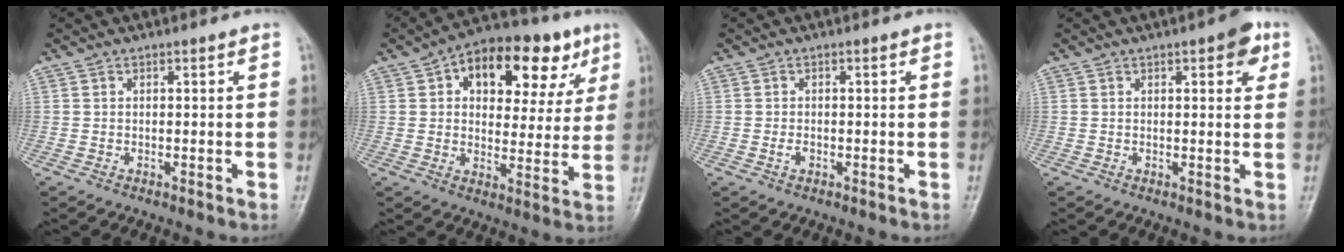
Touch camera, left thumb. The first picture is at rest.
{"total": 18.5, "force": [8.0, 10.5, 12.9], "torque": [-0.127, 0.005, 0.110]}
{"total": 1.4, "force": [-0.4, 0.9, 1.0], "torque": [-0.019, 0.002, -0.008]}
{"total": 4.4, "force": [2.0, 1.7, 3.5], "torque": [-0.031, -0.003, 0.018]}